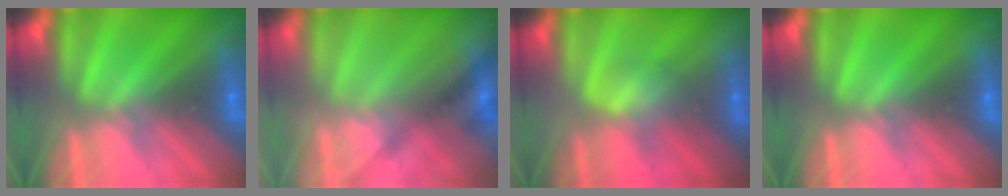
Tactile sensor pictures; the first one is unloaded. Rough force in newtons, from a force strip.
{"total": 2.7}
{"total": 2.8}
{"total": 0.0}